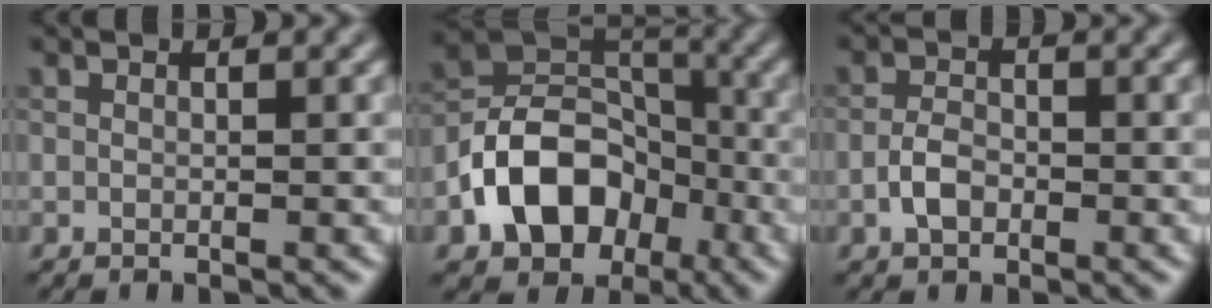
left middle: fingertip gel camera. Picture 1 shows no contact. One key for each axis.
{"total": 9.2, "fx": -3.7, "fy": 6.6, "fz": 5.2, "tx": -0.086, "ty": 0.001, "tz": -0.077}
{"total": 2.2, "fx": -0.9, "fy": 1.4, "fz": 1.5, "tx": -0.029, "ty": 0.005, "tz": -0.022}